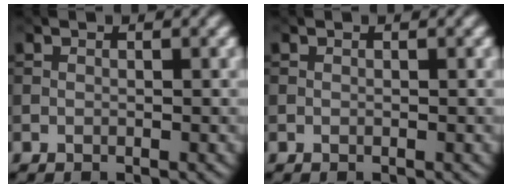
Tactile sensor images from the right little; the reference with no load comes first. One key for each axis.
{"total": 0.0}